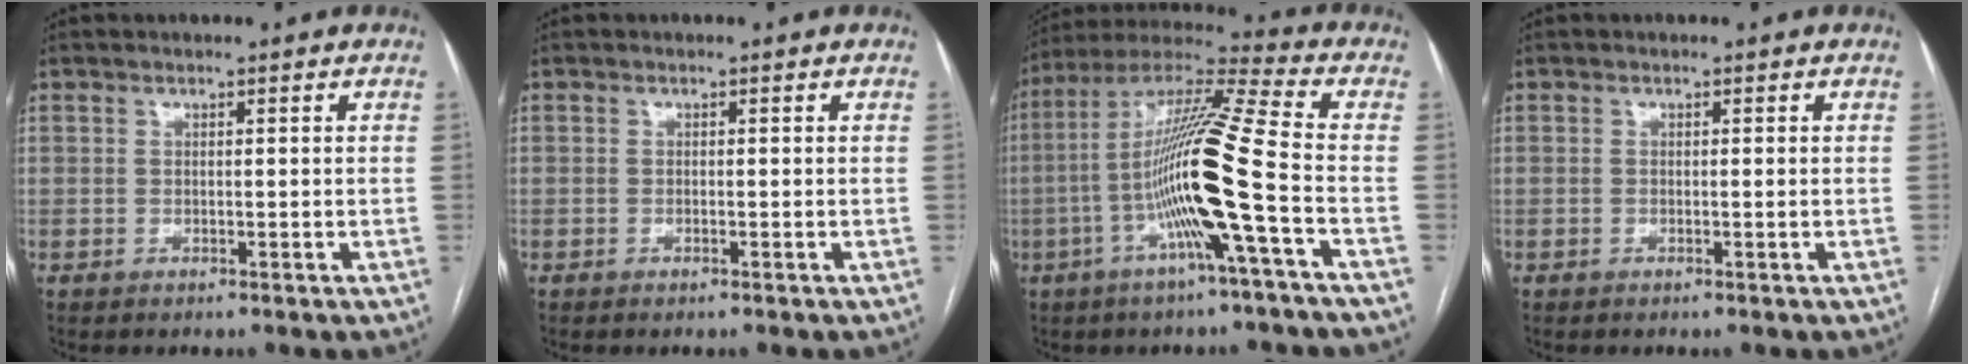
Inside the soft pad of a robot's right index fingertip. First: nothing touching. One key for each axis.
{"total": 0.0}
{"total": 16.7, "fx": -4.2, "fy": -1.2, "fz": 16.2, "tx": -0.306, "ty": 0.005, "tz": -0.089}
{"total": 0.0}